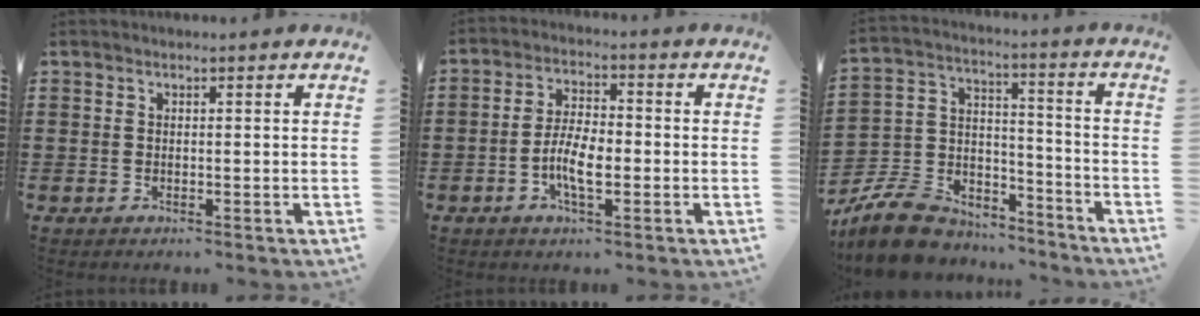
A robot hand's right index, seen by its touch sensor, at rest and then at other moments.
{"total": 6.4, "force": [-1.8, 2.6, 5.6], "torque": [-0.123, 0.000, -0.040]}
{"total": 9.8, "force": [-8.5, 4.0, 2.7], "torque": [-0.078, 0.024, -0.170]}